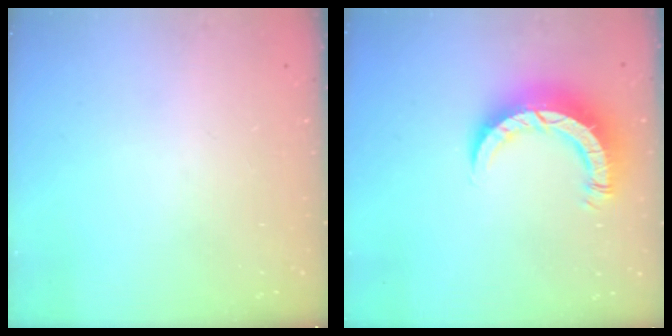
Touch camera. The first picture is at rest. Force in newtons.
{"total": 8.3, "press": 8.2, "slide": 0.8}